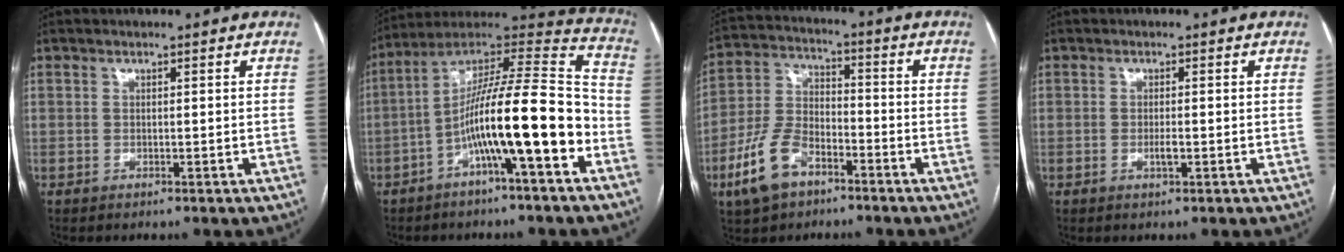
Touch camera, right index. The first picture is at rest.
{"total": 17.7, "force": [-6.1, 1.5, 16.5], "torque": [-0.276, 0.023, -0.102]}
{"total": 10.8, "force": [-6.1, 5.8, 6.8], "torque": [-0.161, 0.008, -0.114]}
{"total": 1.4, "force": [-0.4, 0.3, 1.3], "torque": [-0.026, -0.001, -0.006]}